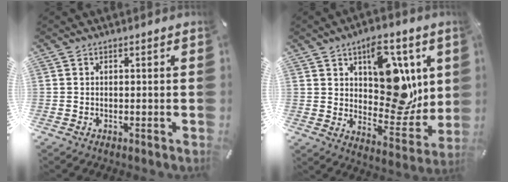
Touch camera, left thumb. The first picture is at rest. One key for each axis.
{"total": 16.8, "fx": 6.0, "fy": 10.3, "fz": 11.8, "tx": -0.138, "ty": -0.035, "tz": 0.110}